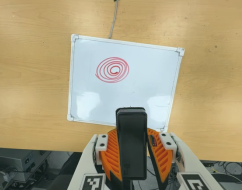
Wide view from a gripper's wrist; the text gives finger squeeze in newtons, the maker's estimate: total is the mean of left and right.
{"total": 8.3, "left": 6.2, "right": 10.5}